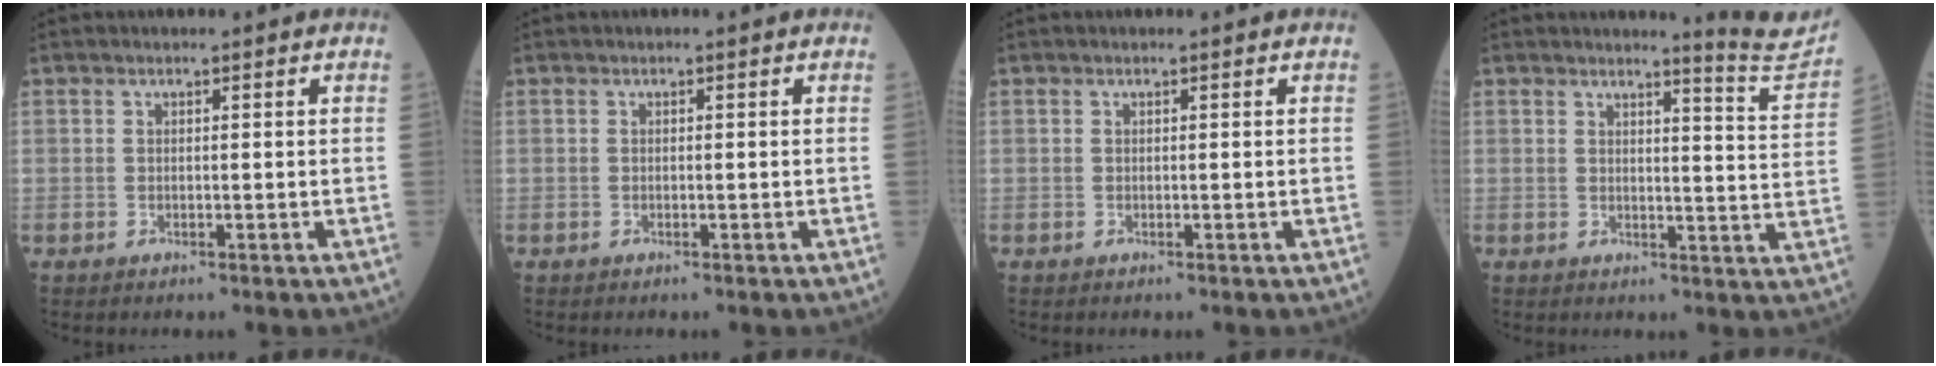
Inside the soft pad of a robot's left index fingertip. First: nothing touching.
{"total": 0.0}
{"total": 0.0}
{"total": 7.2, "force": [6.9, -2.0, 0.4], "torque": [-0.025, -0.076, 0.076]}